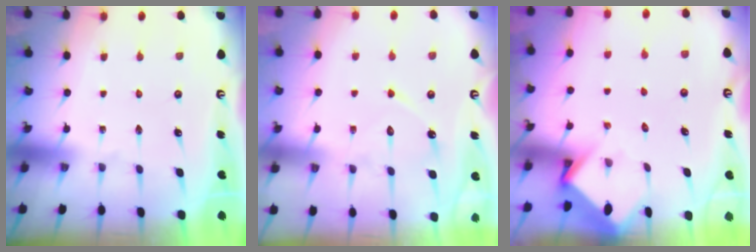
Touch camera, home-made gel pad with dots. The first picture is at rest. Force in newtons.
{"total": 9.4, "press": 9.4, "slide": 0.4}
{"total": 3.6, "press": 3.6, "slide": 0.2}